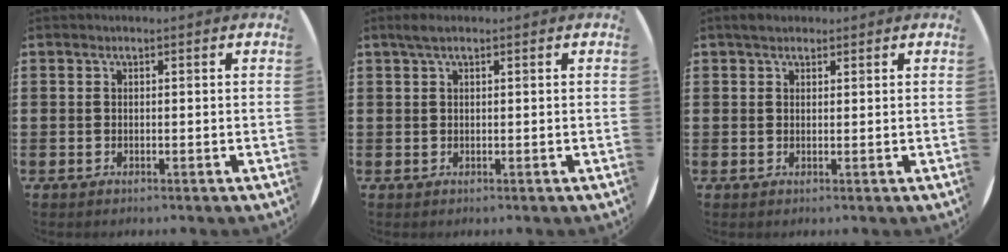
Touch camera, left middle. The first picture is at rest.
{"total": 1.3, "force": [0.9, 0.2, 0.9], "torque": [-0.017, 0.006, 0.014]}
{"total": 1.6, "force": [1.3, 0.8, 0.4], "torque": [0.000, 0.004, 0.022]}